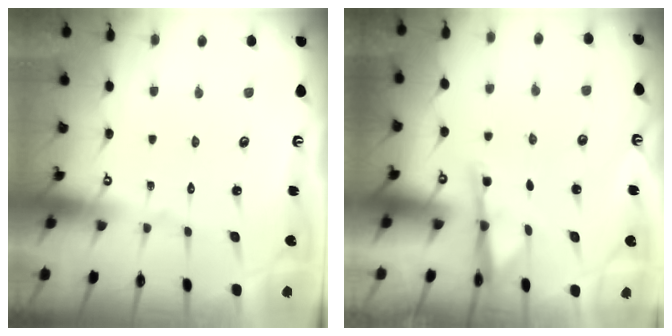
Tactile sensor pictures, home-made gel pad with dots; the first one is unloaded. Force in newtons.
{"total": 2.8, "press": 2.8, "slide": 0.5}